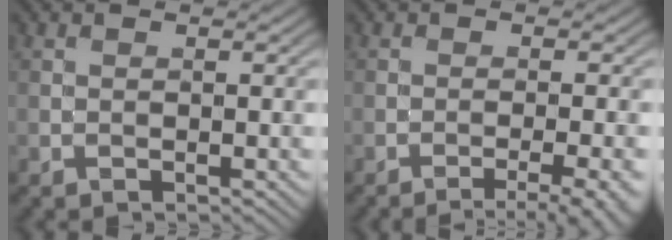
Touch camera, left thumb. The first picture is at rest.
{"total": 6.6, "force": [-4.4, 1.5, 4.7], "torque": [-0.058, 0.006, -0.052]}